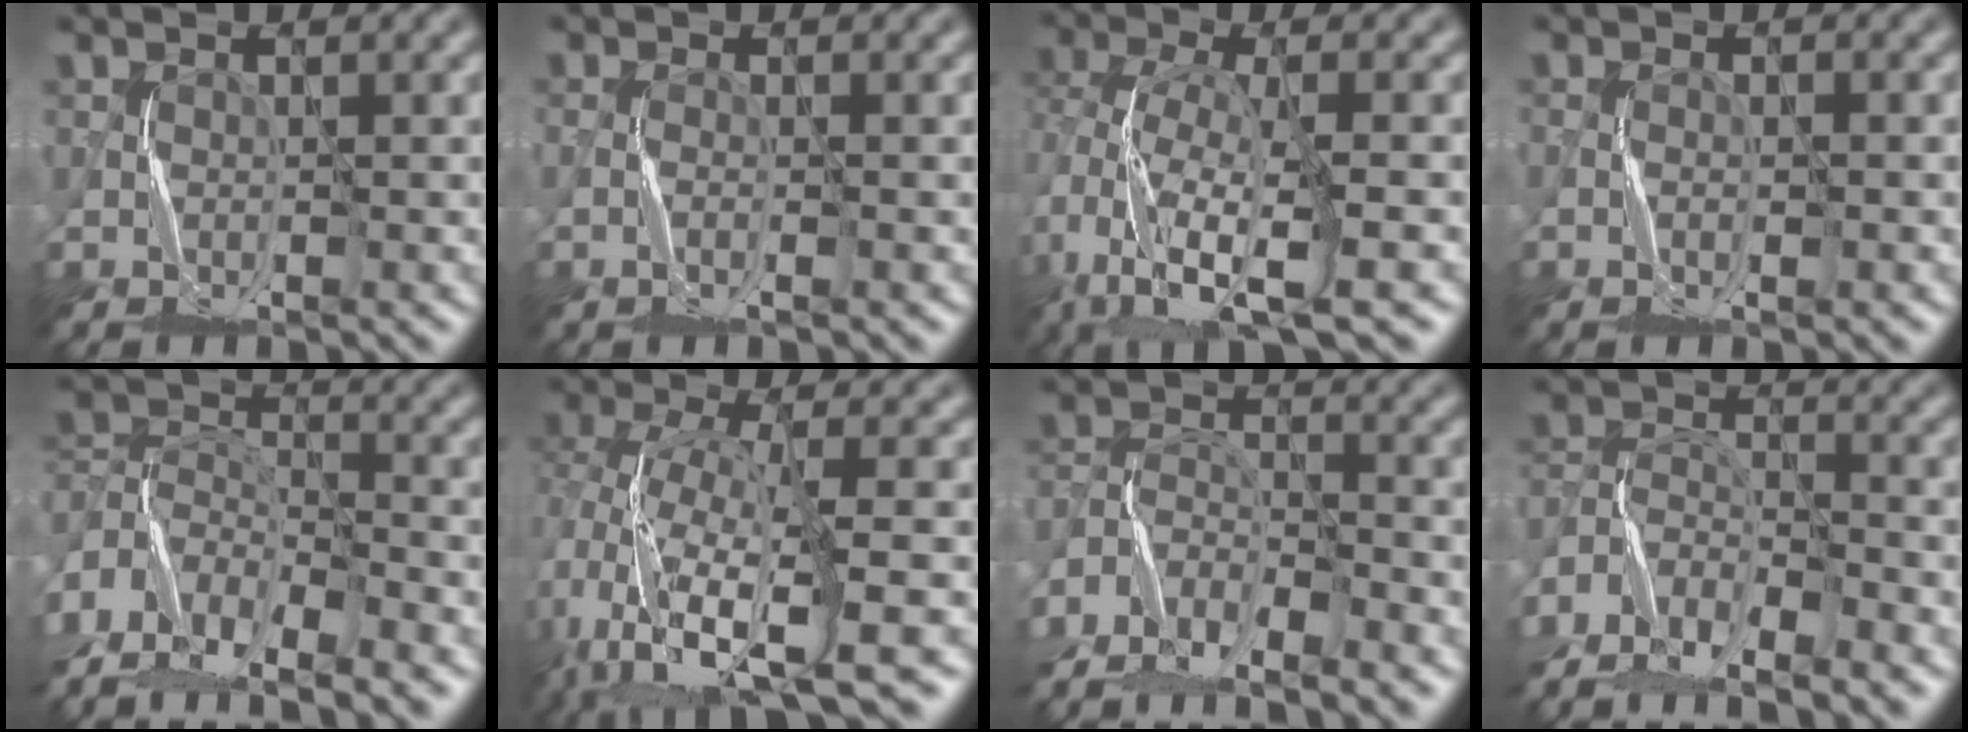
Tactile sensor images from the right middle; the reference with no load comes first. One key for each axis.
{"total": 1.0, "fx": -0.8, "fy": -0.2, "fz": 0.6, "tx": -0.011, "ty": 0.000, "tz": -0.020}
{"total": 8.5, "fx": -4.6, "fy": 2.9, "fz": 6.6, "tx": -0.131, "ty": -0.007, "tz": -0.093}
{"total": 1.2, "fx": -0.8, "fy": 0.0, "fz": 0.8, "tx": -0.013, "ty": 0.003, "tz": -0.019}
{"total": 11.6, "fx": -9.6, "fy": 4.5, "fz": 4.8, "tx": -0.084, "ty": 0.003, "tz": -0.176}
{"total": 11.5, "fx": -5.7, "fy": 3.2, "fz": 9.4, "tx": -0.185, "ty": -0.011, "tz": -0.098}
{"total": 8.5, "fx": -7.5, "fy": 2.3, "fz": 3.3, "tx": -0.057, "ty": -0.012, "tz": -0.140}
{"total": 9.5, "fx": -8.3, "fy": 2.7, "fz": 3.7, "tx": -0.063, "ty": -0.013, "tz": -0.154}